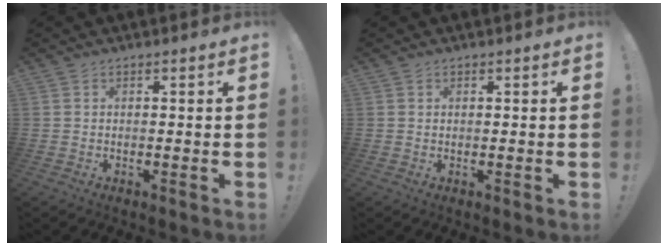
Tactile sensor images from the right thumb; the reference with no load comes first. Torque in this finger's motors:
{"motor_torque": [-0.08, 0.18, -0.20, 0.05, 0.04]}